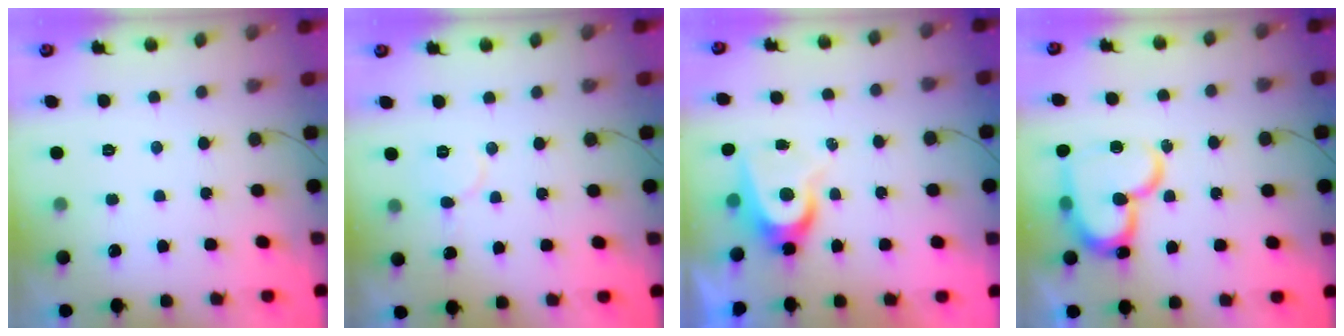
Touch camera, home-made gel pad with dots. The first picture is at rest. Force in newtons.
{"total": 3.8, "press": 3.8, "slide": 0.5}
{"total": 7.0, "press": 6.9, "slide": 0.4}
{"total": 19.1, "press": 19.0, "slide": 1.9}